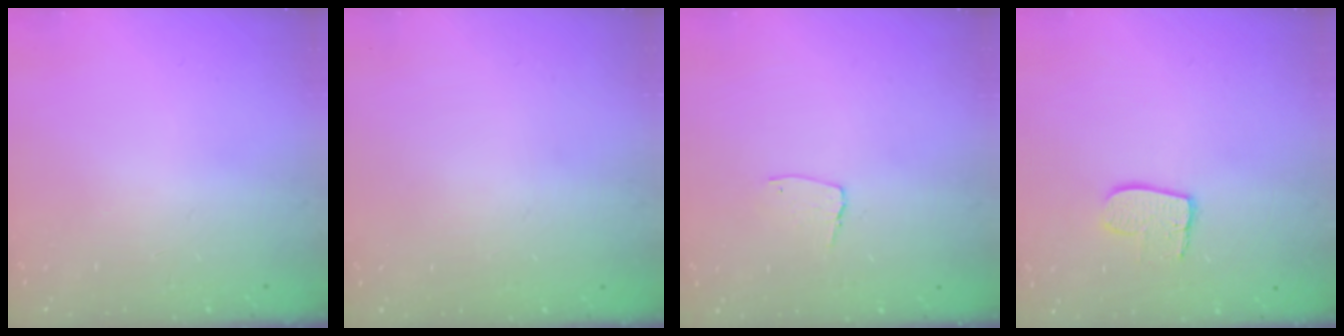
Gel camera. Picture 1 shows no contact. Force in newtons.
{"total": 0.0}
{"total": 5.4, "press": 5.3, "slide": 0.5}
{"total": 8.3, "press": 8.3, "slide": 0.7}